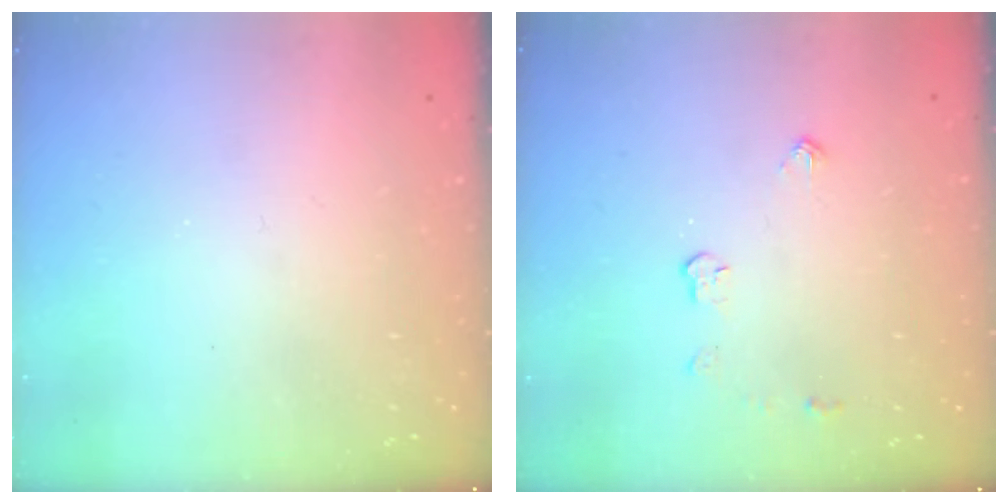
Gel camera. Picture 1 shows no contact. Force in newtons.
{"total": 3.8, "press": 3.8, "slide": 0.6}